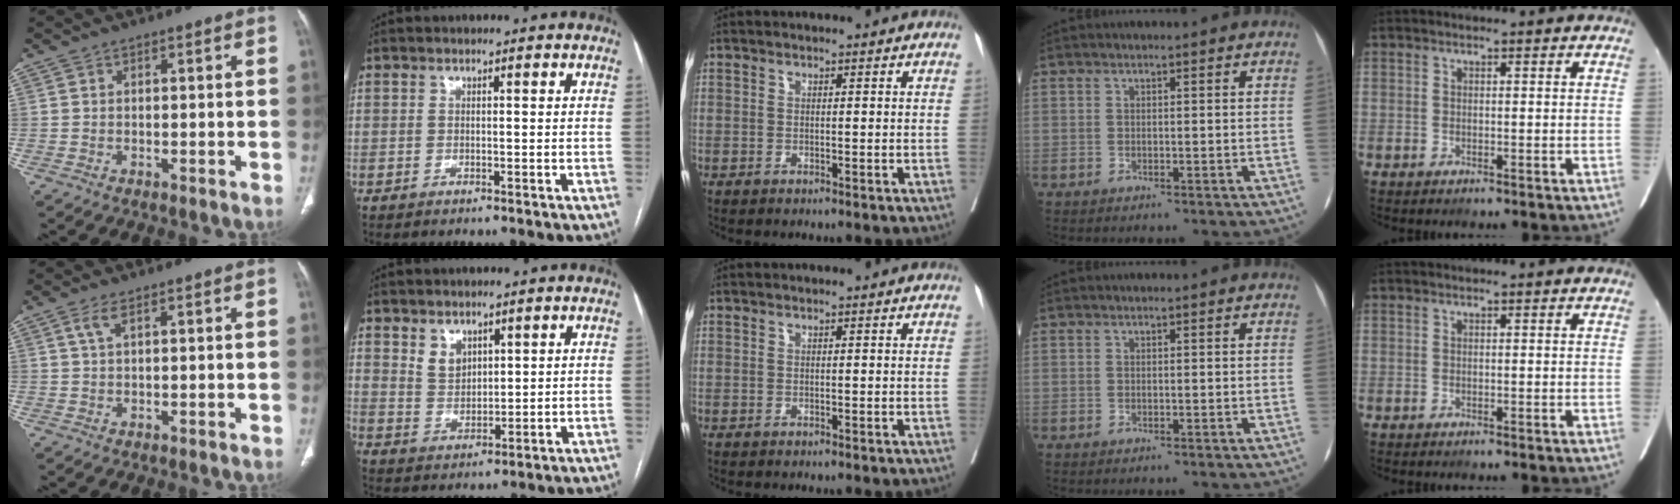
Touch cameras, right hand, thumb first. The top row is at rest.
{"thumb": {"total": 2.3, "force": [1.1, 0.7, 1.9], "torque": [-0.051, 0.007, 0.028]}, "index": {"total": 4.0, "force": [2.6, 2.5, 1.8], "torque": [-0.038, 0.000, 0.062]}}